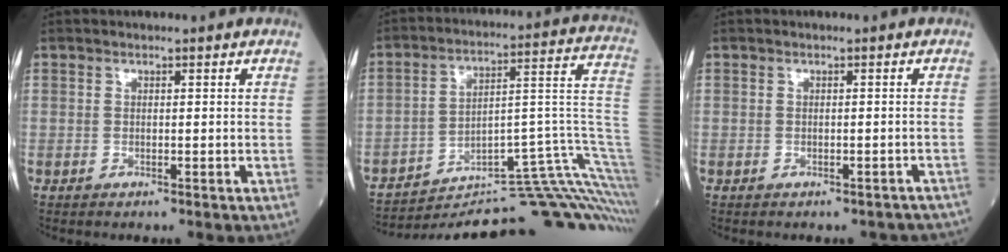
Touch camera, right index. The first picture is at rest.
{"total": 25.9, "force": [-20.5, 1.2, 15.9], "torque": [-0.144, 0.055, -0.286]}
{"total": 4.5, "force": [-3.4, 2.7, 1.2], "torque": [-0.016, 0.024, -0.034]}